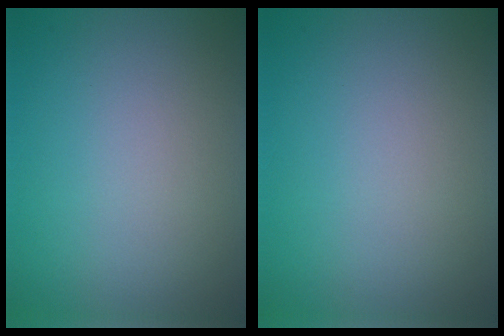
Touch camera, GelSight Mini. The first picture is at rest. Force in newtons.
{"total": 0.0}